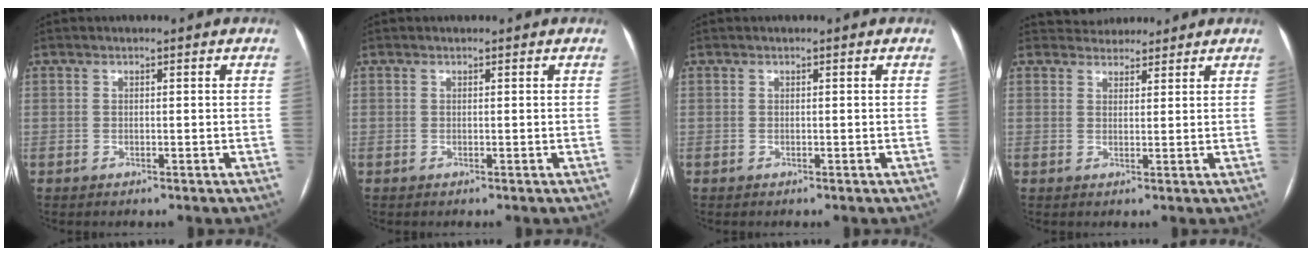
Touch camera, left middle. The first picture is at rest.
{"total": 0.0}
{"total": 0.0}
{"total": 4.3, "force": [4.0, 1.7, 0.1], "torque": [0.002, 0.018, 0.058]}